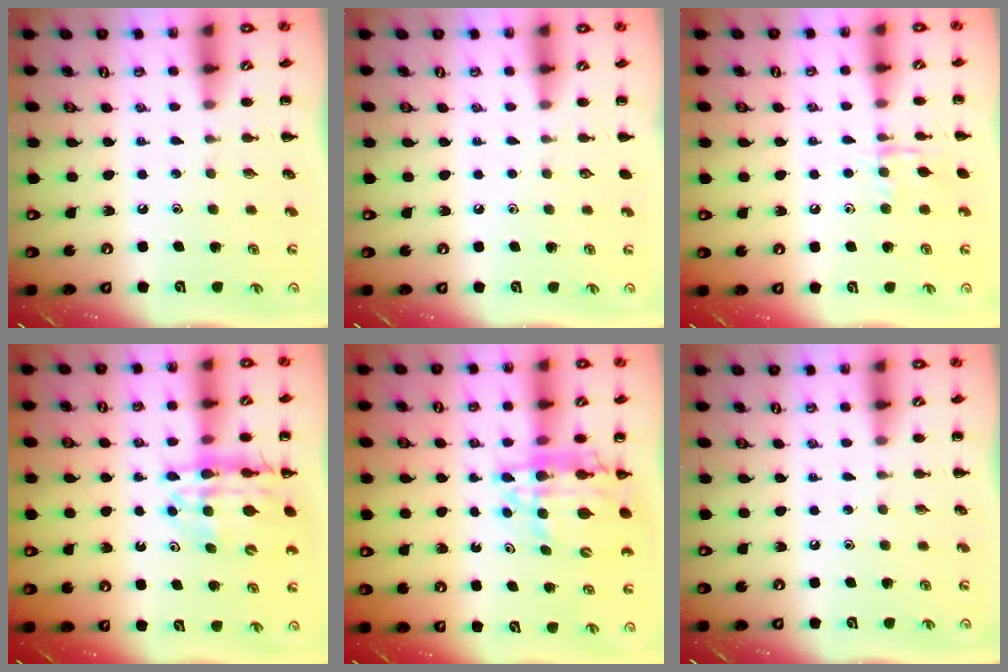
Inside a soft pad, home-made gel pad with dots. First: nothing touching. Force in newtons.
{"total": 0.0}
{"total": 7.8, "press": 7.8, "slide": 0.9}
{"total": 14.4, "press": 13.9, "slide": 3.6}
{"total": 14.0, "press": 13.5, "slide": 3.7}
{"total": 0.0}